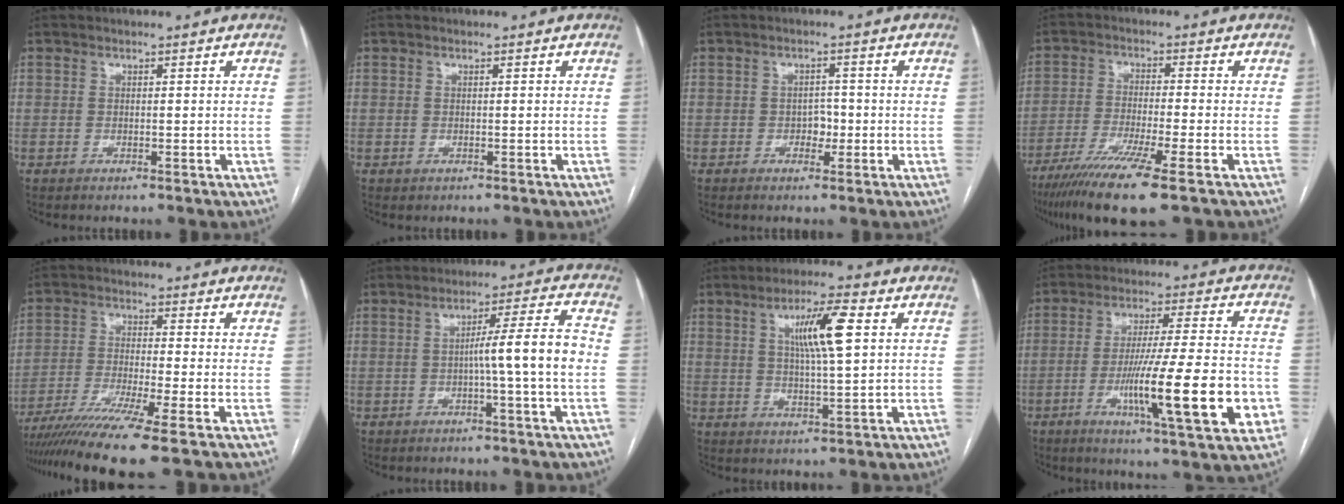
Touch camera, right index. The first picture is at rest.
{"total": 0.0}
{"total": 2.3, "force": [-0.6, 1.6, 1.5], "torque": [-0.017, 0.005, -0.010]}
{"total": 11.9, "force": [-7.7, -0.3, 9.0], "torque": [-0.163, -0.030, -0.130]}
{"total": 11.4, "force": [-8.4, -1.9, 7.4], "torque": [-0.122, -0.032, -0.138]}
{"total": 7.8, "force": [-1.1, -1.2, 7.7], "torque": [-0.115, 0.012, -0.017]}
{"total": 8.7, "force": [2.6, 0.7, 8.2], "torque": [-0.146, 0.005, 0.043]}
{"total": 18.3, "force": [-5.4, 1.1, 17.5], "torque": [-0.255, -0.012, -0.080]}